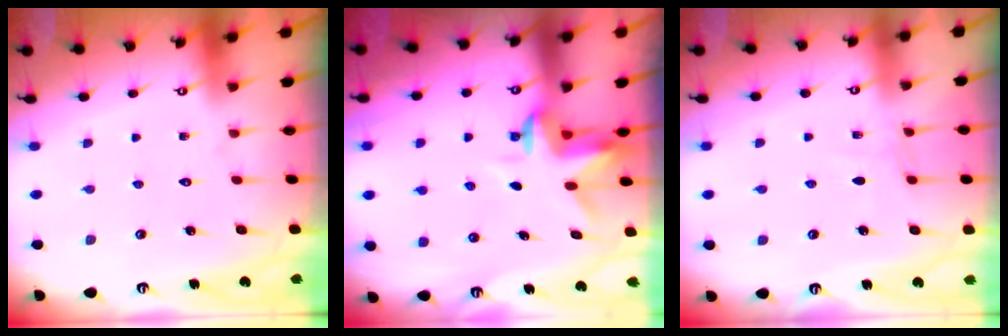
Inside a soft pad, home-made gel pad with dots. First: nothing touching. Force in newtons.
{"total": 3.2, "press": 3.2, "slide": 0.3}
{"total": 3.9, "press": 3.9, "slide": 0.5}